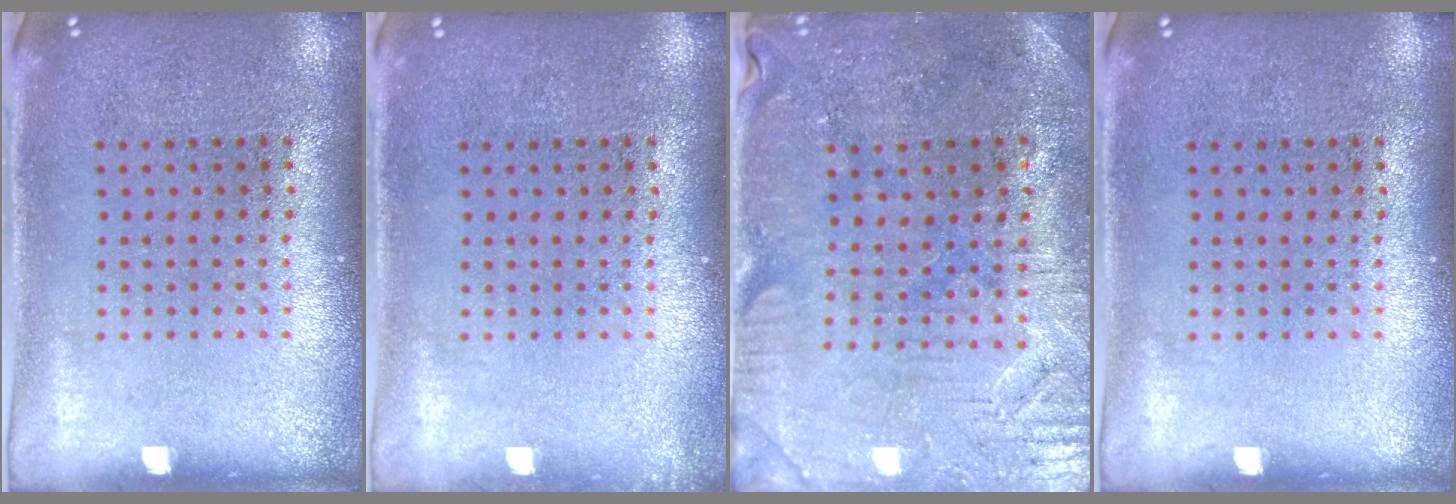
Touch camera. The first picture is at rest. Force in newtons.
{"total": 0.7, "press": 0.7, "slide": 0.1}
{"total": 0.9, "press": 0.8, "slide": 0.4}
{"total": 0.0}